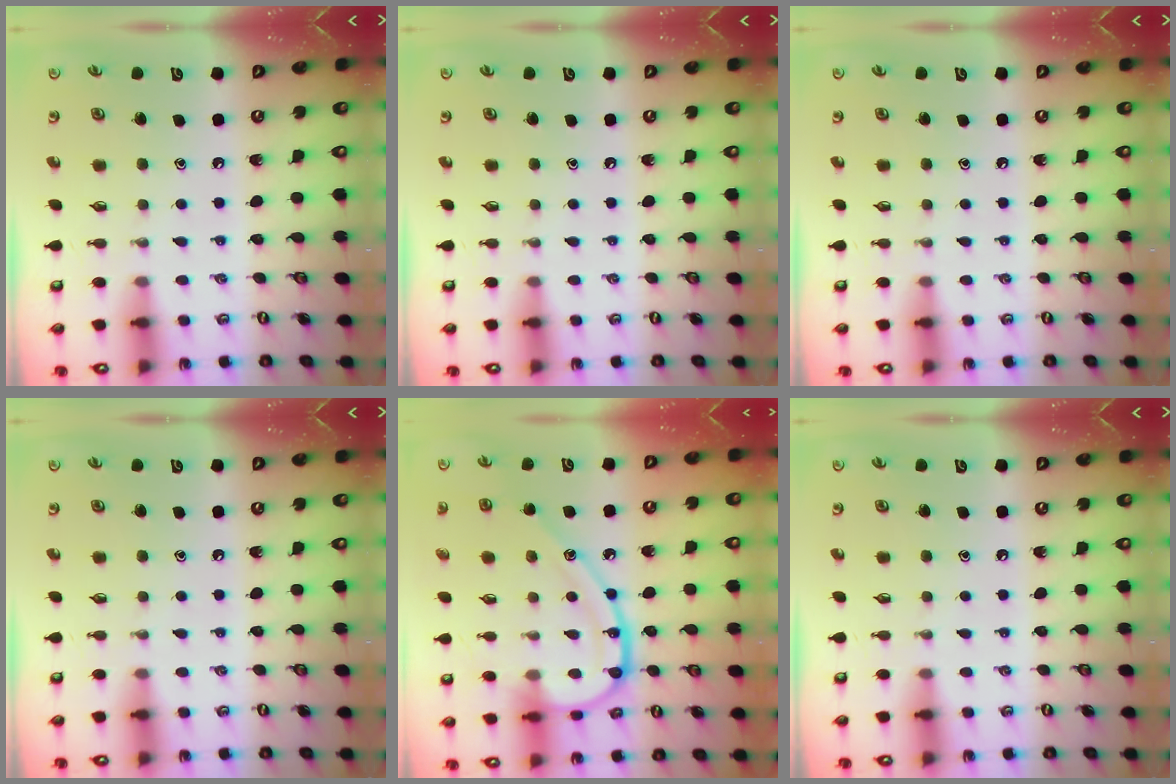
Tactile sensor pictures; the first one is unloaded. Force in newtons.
{"total": 0.0}
{"total": 0.0}
{"total": 0.0}
{"total": 15.8, "press": 15.8, "slide": 1.1}
{"total": 0.0}